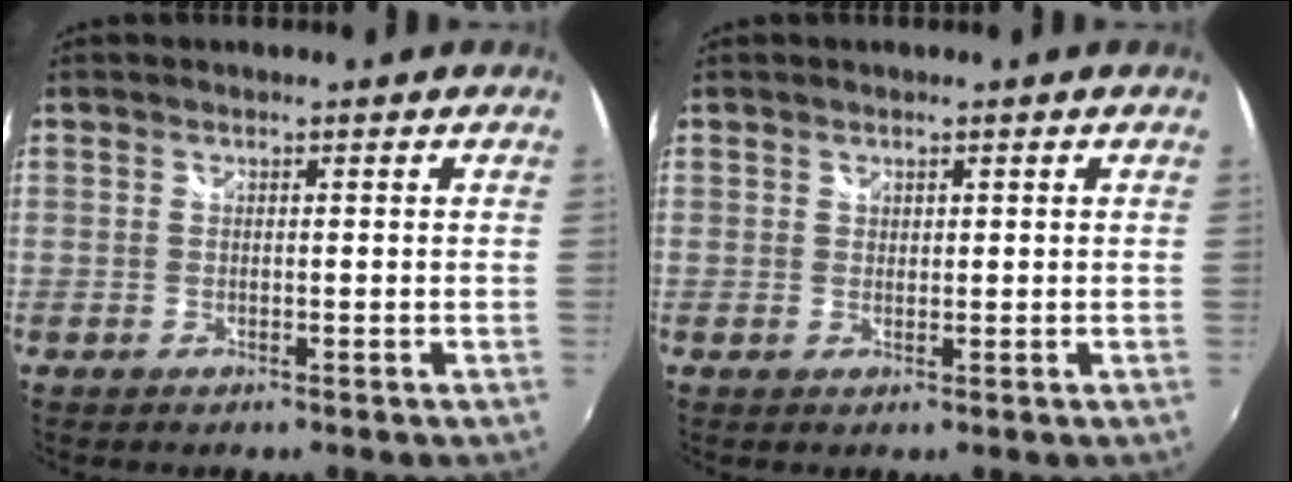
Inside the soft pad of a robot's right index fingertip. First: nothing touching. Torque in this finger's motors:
{"motor_torque": [0.59, 0.48, 0.07, 0.00]}